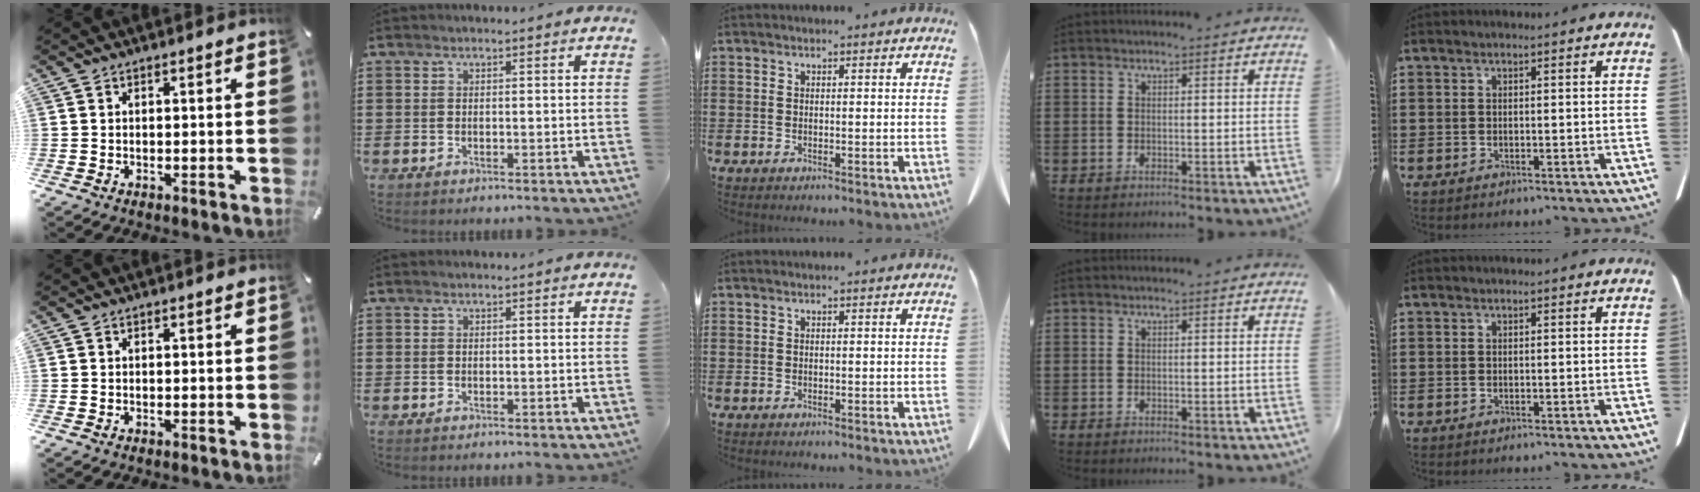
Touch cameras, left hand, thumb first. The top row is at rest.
{}